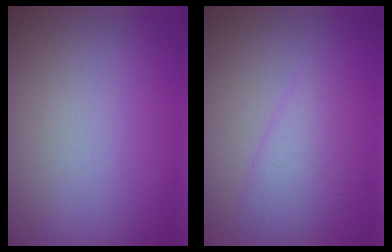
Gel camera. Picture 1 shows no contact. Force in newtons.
{"total": 2.1, "press": 2.1, "slide": 0.1}